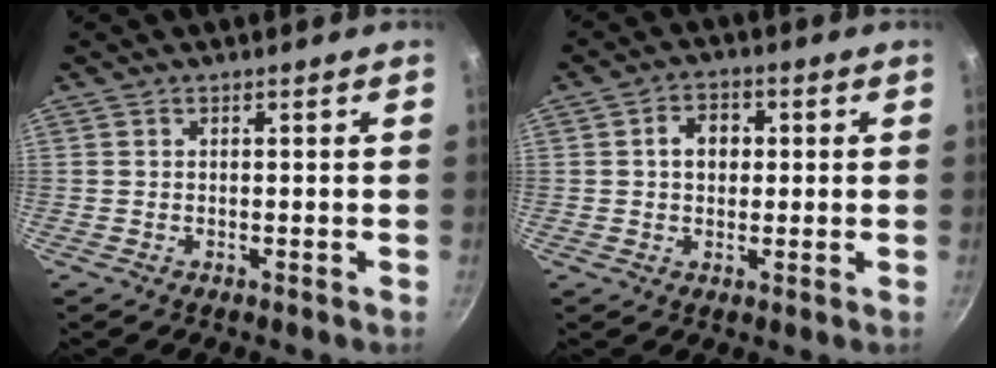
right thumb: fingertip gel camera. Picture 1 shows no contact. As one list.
[{"total": 5.2, "force": [0.7, 4.0, 3.2], "torque": [-0.027, 0.009, 0.005]}]